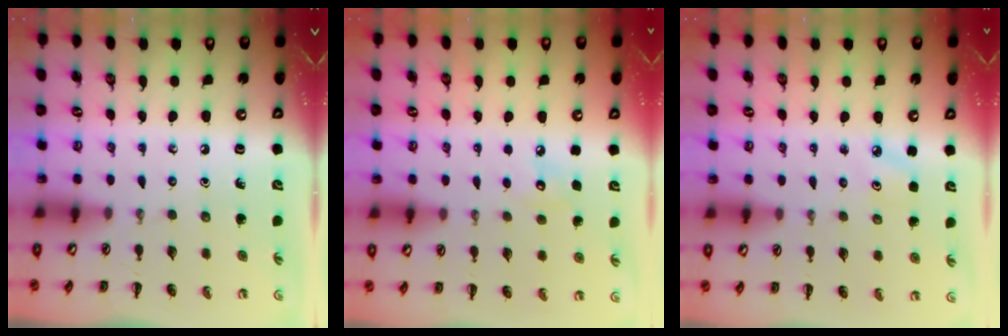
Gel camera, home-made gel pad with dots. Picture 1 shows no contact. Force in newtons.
{"total": 4.5, "press": 4.4, "slide": 1.1}
{"total": 3.2, "press": 3.1, "slide": 0.9}